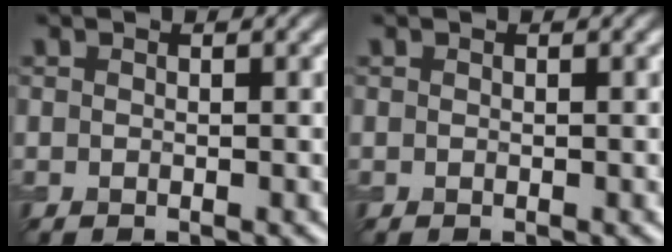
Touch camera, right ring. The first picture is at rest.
{"total": 0.0}